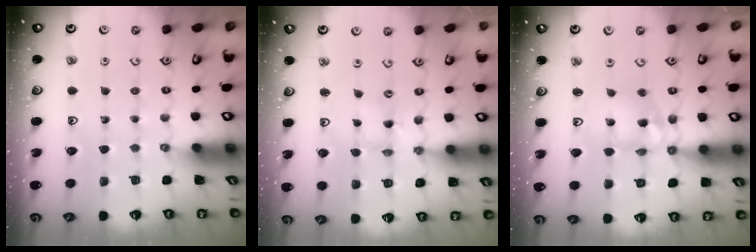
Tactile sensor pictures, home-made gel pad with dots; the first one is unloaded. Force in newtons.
{"total": 1.4, "press": 1.4, "slide": 0.2}
{"total": 11.6, "press": 11.4, "slide": 1.9}